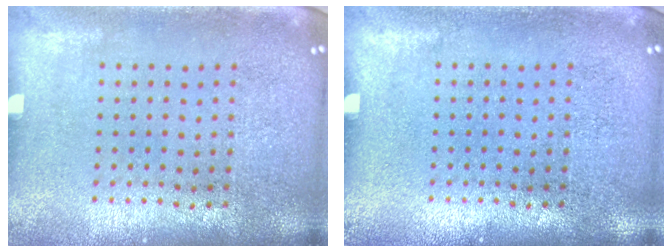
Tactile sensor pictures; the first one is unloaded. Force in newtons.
{"total": 0.0}